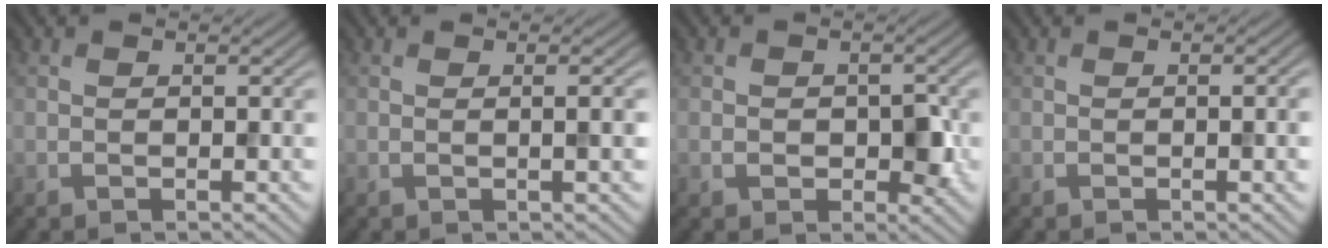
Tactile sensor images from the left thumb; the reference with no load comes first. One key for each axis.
{"total": 1.9, "fx": 0.1, "fy": 0.3, "fz": 1.9, "tx": -0.028, "ty": 0.005, "tz": -0.003}
{"total": 3.2, "fx": -0.6, "fy": 2.4, "fz": 2.0, "tx": -0.035, "ty": -0.008, "tz": -0.008}
{"total": 2.3, "fx": -0.1, "fy": 0.5, "fz": 2.2, "tx": -0.028, "ty": 0.003, "tz": -0.003}